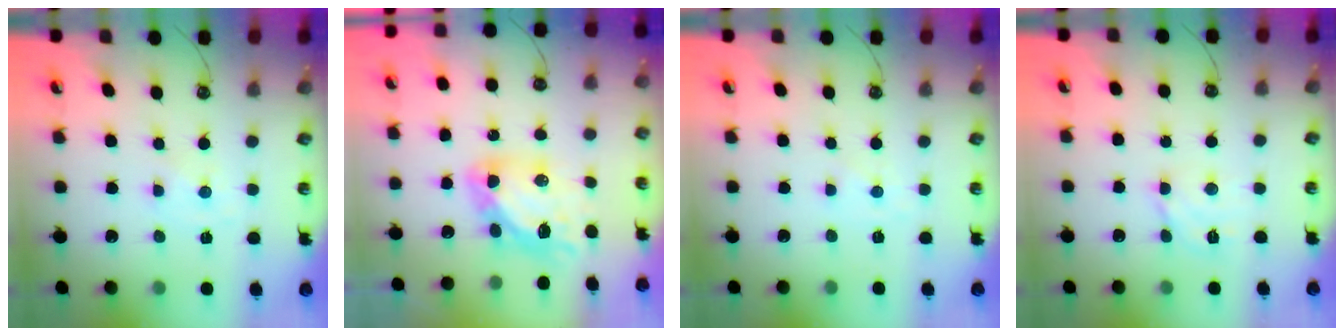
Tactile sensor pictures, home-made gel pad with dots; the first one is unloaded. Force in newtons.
{"total": 12.9, "press": 12.8, "slide": 1.4}
{"total": 0.8, "press": 0.7, "slide": 0.4}
{"total": 7.0, "press": 7.0, "slide": 0.5}